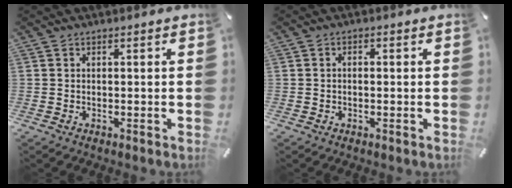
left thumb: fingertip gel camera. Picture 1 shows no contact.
{"total": 1.0, "force": [-0.2, 0.6, 0.8], "torque": [-0.016, 0.001, -0.004]}